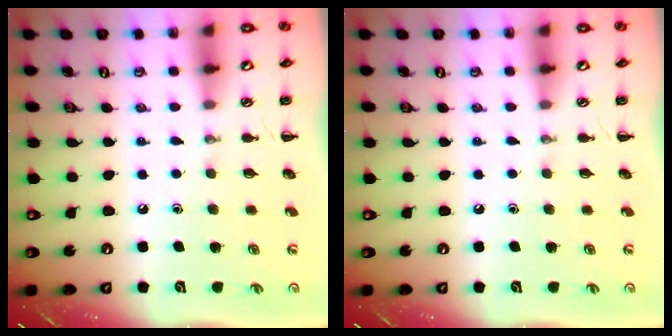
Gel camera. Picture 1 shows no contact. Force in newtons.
{"total": 0.0}